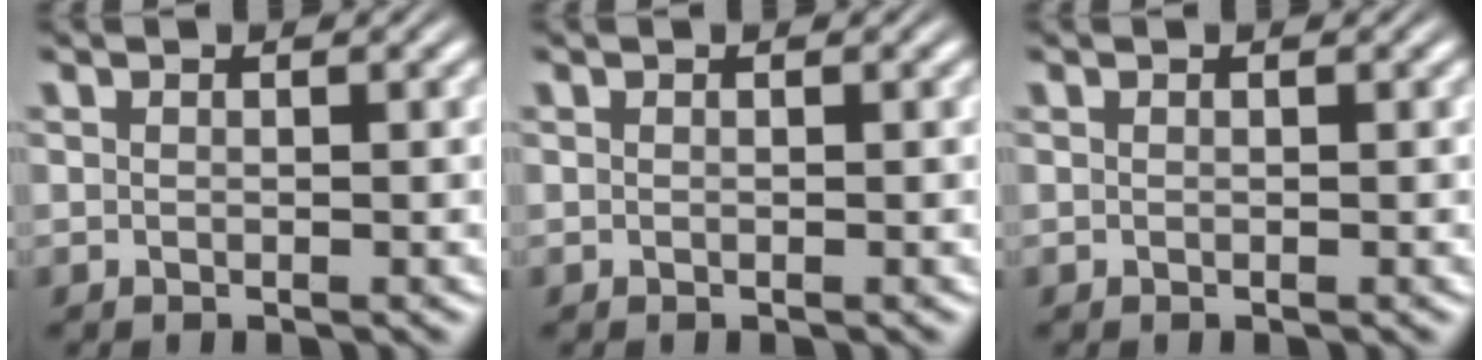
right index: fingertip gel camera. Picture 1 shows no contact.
{"total": 0.0}
{"total": 0.0}